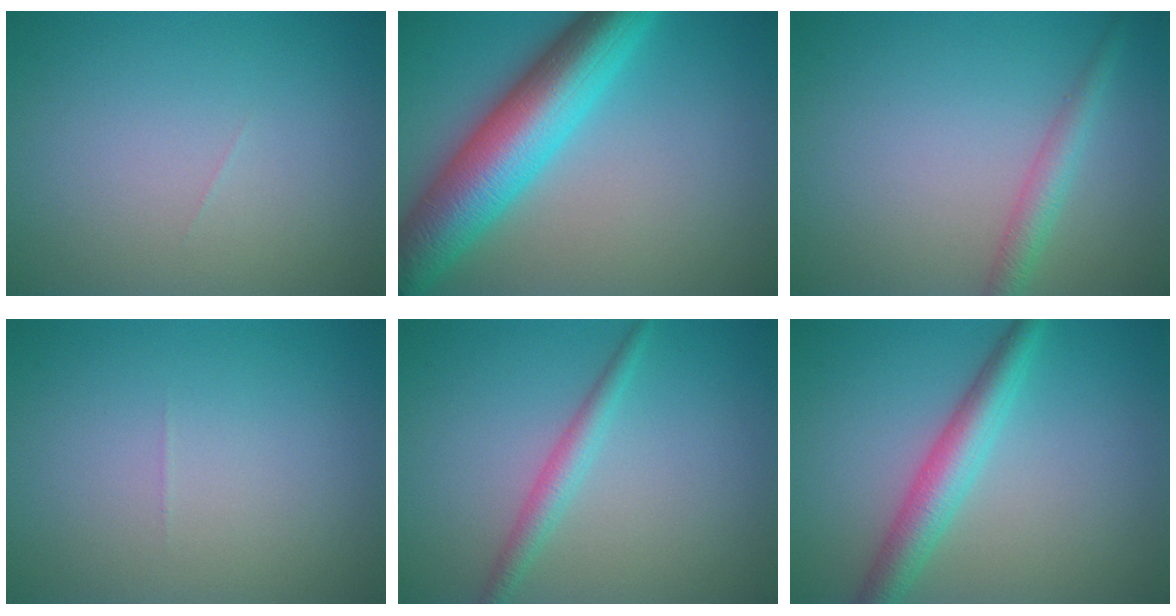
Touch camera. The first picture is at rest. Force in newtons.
{"total": 10.1, "press": 10.1, "slide": 0.2}
{"total": 2.2, "press": 2.2, "slide": 0.1}
{"total": 0.0}
{"total": 2.1, "press": 2.1, "slide": 0.0}
{"total": 4.1, "press": 4.1, "slide": 0.1}